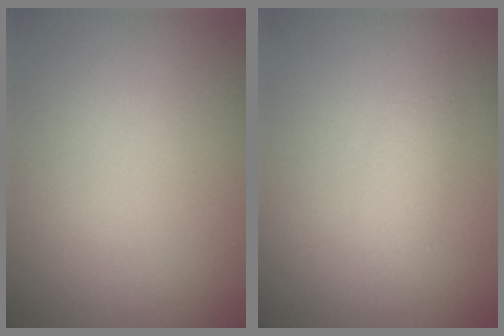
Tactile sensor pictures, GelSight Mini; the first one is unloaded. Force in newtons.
{"total": 1.4, "press": 1.4, "slide": 0.0}